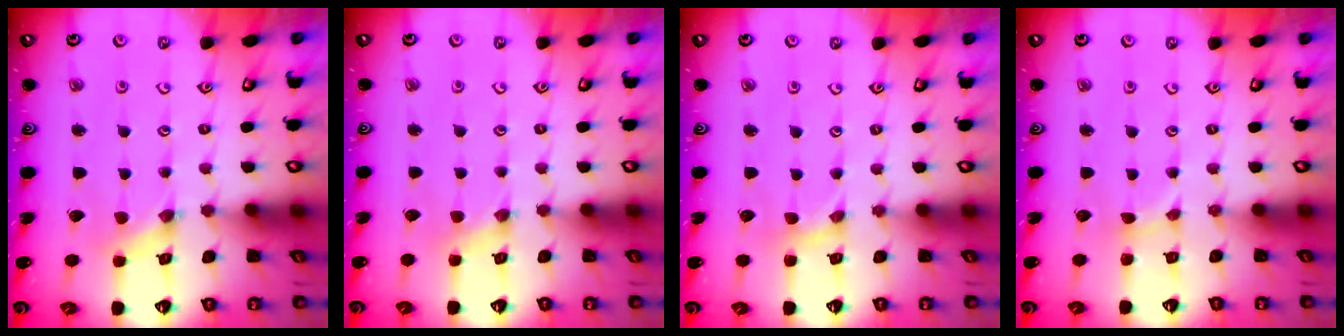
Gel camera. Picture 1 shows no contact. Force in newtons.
{"total": 2.3, "press": 2.3, "slide": 0.4}
{"total": 0.6, "press": 0.6, "slide": 0.2}
{"total": 1.3, "press": 1.2, "slide": 0.2}